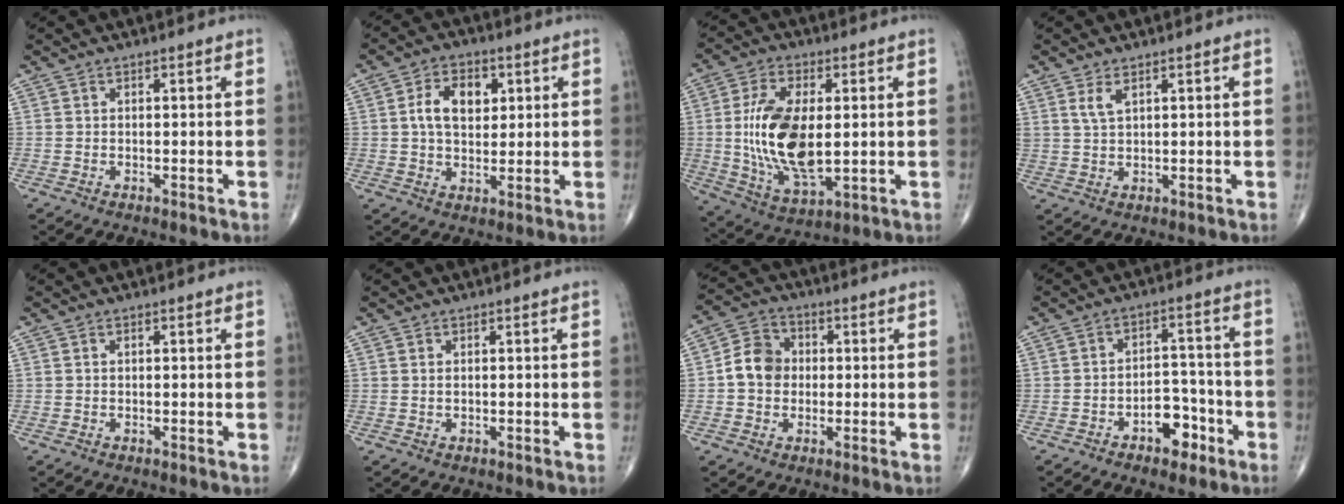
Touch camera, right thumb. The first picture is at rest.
{"total": 8.4, "force": [2.0, 5.5, 6.1], "torque": [-0.085, 0.000, 0.032]}
{"total": 16.8, "force": [0.6, 8.2, 14.7], "torque": [-0.283, -0.016, 0.020]}
{"total": 2.8, "force": [1.6, 1.1, 2.0], "torque": [-0.041, -0.006, 0.038]}
{"total": 0.0}
{"total": 0.5, "force": [0.2, 0.3, 0.4], "torque": [-0.008, 0.001, 0.004]}
{"total": 7.7, "force": [-0.1, 6.5, 4.1], "torque": [-0.056, 0.020, -0.014]}
{"total": 7.3, "force": [-3.9, 4.3, 4.4], "torque": [-0.037, 0.041, -0.059]}